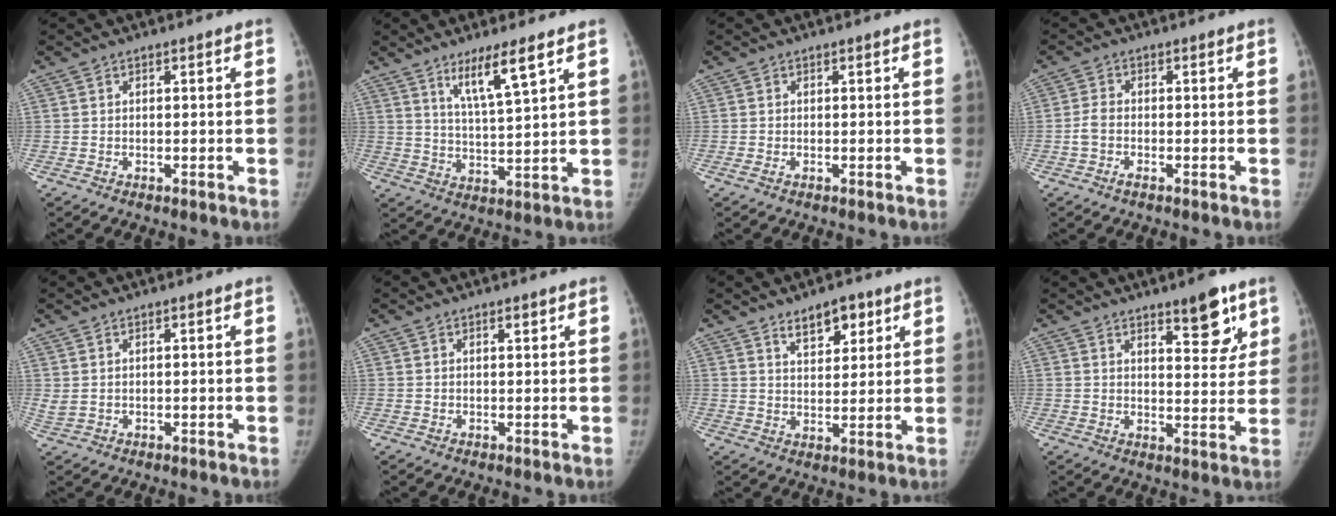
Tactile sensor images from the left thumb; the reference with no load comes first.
{"total": 8.3, "force": [5.2, 0.6, 6.4], "torque": [-0.115, -0.039, 0.097]}
{"total": 0.5, "force": [-0.2, 0.1, 0.5], "torque": [-0.009, 0.000, -0.004]}
{"total": 2.5, "force": [-1.1, 1.2, 1.9], "torque": [-0.047, 0.015, -0.027]}
{"total": 1.1, "force": [0.5, 0.7, 0.7], "torque": [-0.022, 0.001, 0.018]}
{"total": 1.0, "force": [0.7, 0.3, 0.6], "torque": [-0.006, -0.003, 0.010]}
{"total": 6.5, "force": [4.2, 3.3, 3.7], "torque": [-0.030, -0.028, 0.068]}
{"total": 8.8, "force": [5.6, 3.1, 6.1], "torque": [-0.056, -0.036, 0.079]}